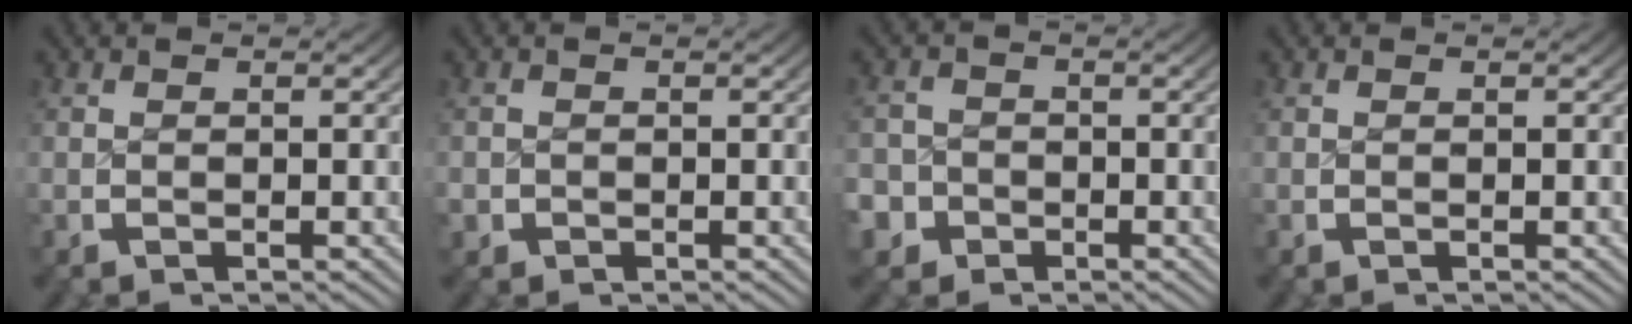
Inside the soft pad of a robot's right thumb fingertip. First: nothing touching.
{"total": 1.3, "force": [-0.6, 1.1, 0.1], "torque": [-0.004, -0.008, -0.009]}
{"total": 4.5, "force": [-2.5, 3.7, 0.7], "torque": [-0.019, -0.022, -0.039]}
{"total": 0.0}